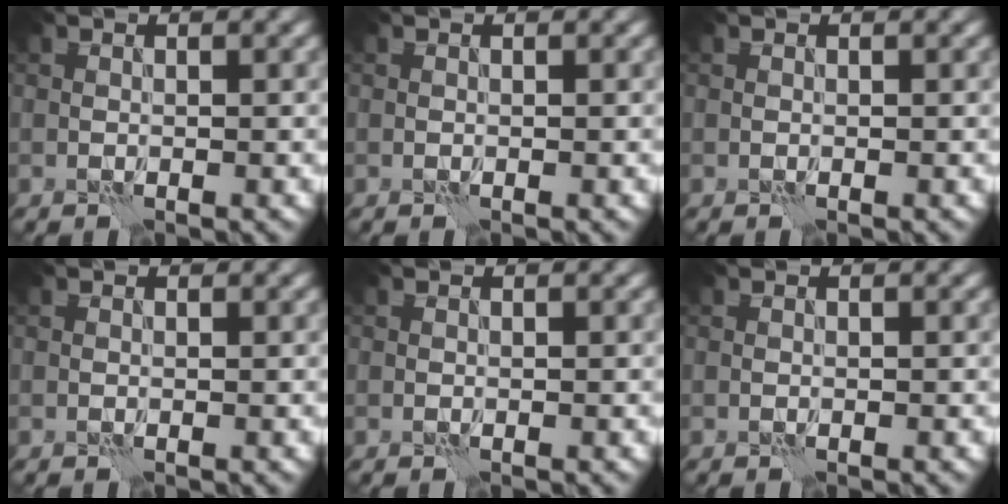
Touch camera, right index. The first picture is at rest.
{"total": 0.0}
{"total": 0.0}
{"total": 0.0}
{"total": 0.0}
{"total": 0.0}